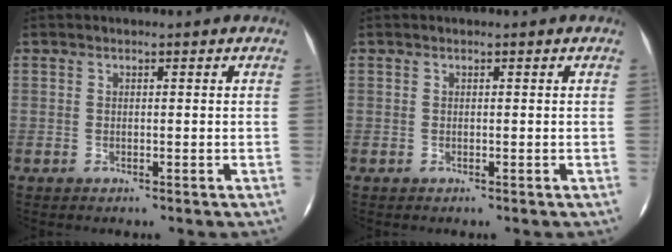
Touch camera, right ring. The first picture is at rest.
{"total": 0.0}